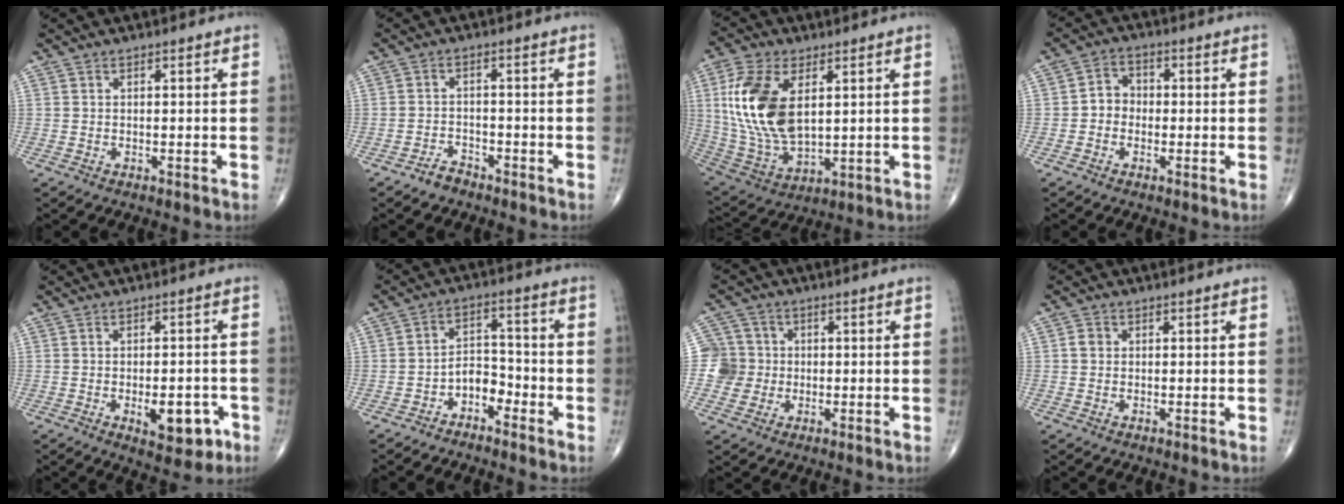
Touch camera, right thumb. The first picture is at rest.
{"total": 2.7, "force": [-2.3, 1.2, 0.5], "torque": [-0.009, 0.011, -0.042]}
{"total": 17.5, "force": [4.1, 9.7, 14.0], "torque": [-0.283, -0.018, 0.087]}
{"total": 4.3, "force": [-0.7, 3.7, 2.0], "torque": [-0.015, 0.019, -0.023]}
{"total": 8.0, "force": [-2.9, 3.8, 6.4], "torque": [-0.068, 0.008, -0.030]}
{"total": 5.0, "force": [-3.2, 3.0, 2.4], "torque": [-0.017, 0.036, -0.065]}
{"total": 6.4, "force": [-0.5, 6.4, 0.4], "torque": [0.023, 0.013, -0.015]}
{"total": 1.6, "force": [0.1, 1.4, 0.7], "torque": [-0.009, 0.003, 0.001]}